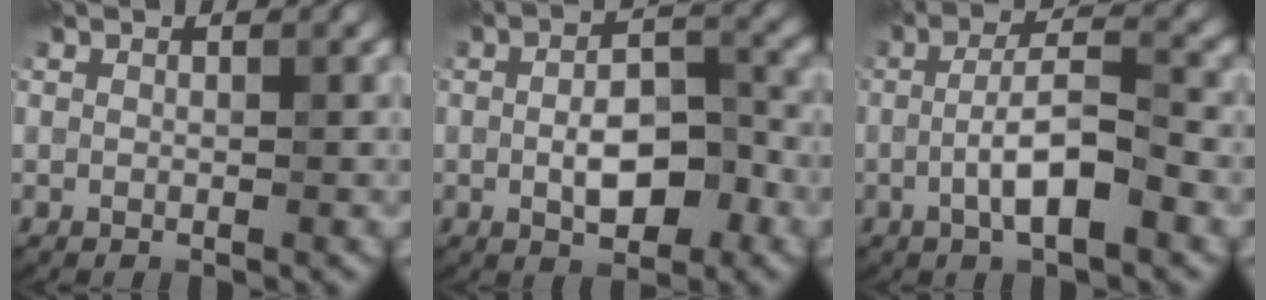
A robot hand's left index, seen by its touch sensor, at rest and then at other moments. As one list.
[{"total": 5.6, "force": [-1.1, 2.7, 4.7], "torque": [-0.085, 0.001, -0.018]}, {"total": 5.3, "force": [-1.5, 1.4, 4.9], "torque": [-0.090, 0.009, -0.032]}]